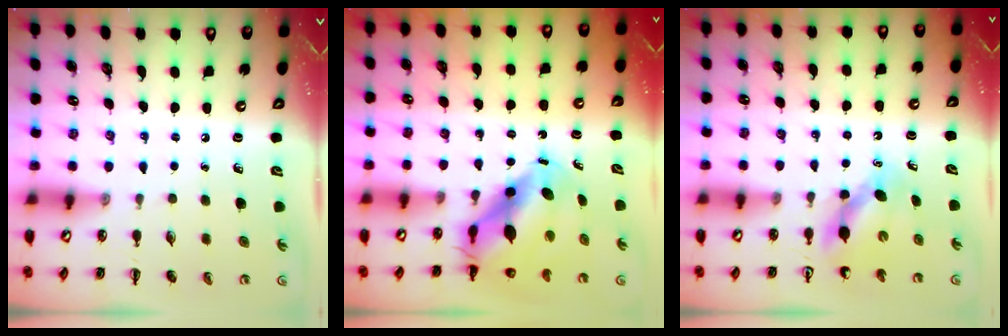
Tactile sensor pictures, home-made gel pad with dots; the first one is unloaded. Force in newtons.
{"total": 9.5, "press": 9.3, "slide": 2.3}
{"total": 4.6, "press": 4.6, "slide": 0.4}